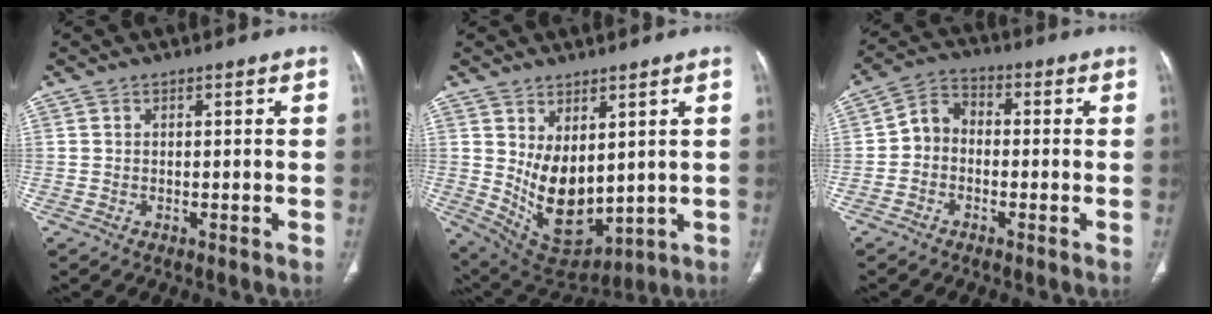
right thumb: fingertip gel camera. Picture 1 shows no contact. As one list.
[{"total": 12.0, "force": [1.8, 7.1, 9.5], "torque": [-0.136, -0.030, 0.067]}, {"total": 5.7, "force": [-1.0, 4.6, 3.1], "torque": [-0.036, 0.023, -0.035]}]